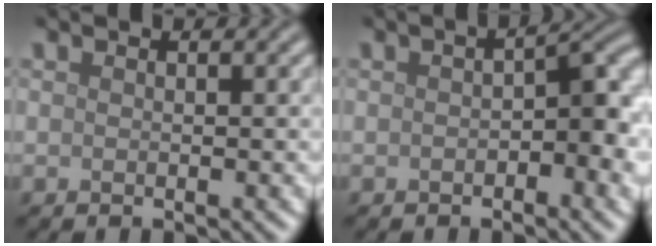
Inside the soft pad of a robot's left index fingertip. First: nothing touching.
{"total": 5.0, "force": [-0.4, 2.1, 4.5], "torque": [-0.052, 0.008, -0.009]}